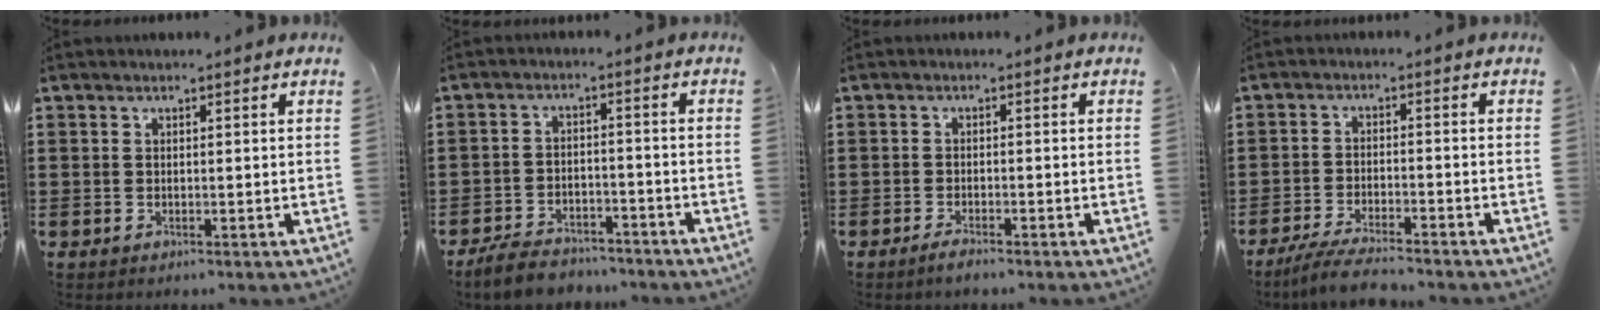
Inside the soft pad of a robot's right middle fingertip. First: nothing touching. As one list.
[{"total": 5.0, "force": [-4.8, 1.0, 1.1], "torque": [-0.034, 0.004, -0.098]}, {"total": 1.6, "force": [-1.3, 0.0, 0.9], "torque": [-0.019, -0.004, -0.022]}, {"total": 4.7, "force": [-4.3, 0.1, 2.1], "torque": [-0.049, -0.013, -0.083]}]